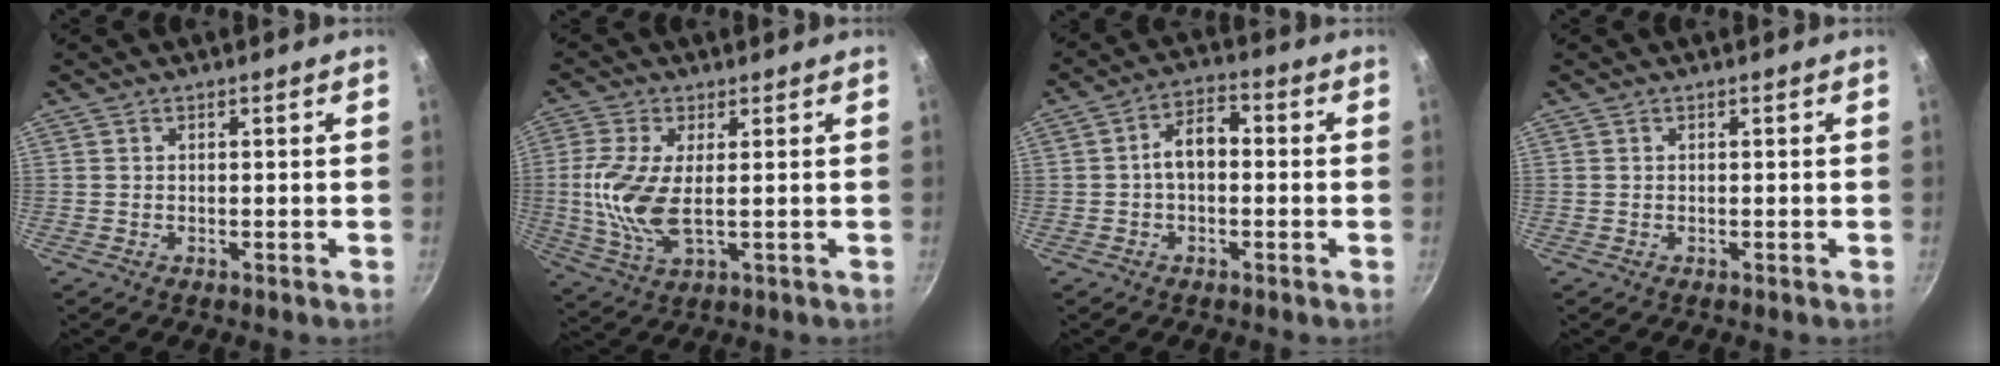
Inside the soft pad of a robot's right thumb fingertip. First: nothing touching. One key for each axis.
{"total": 10.2, "fx": 0.4, "fy": 4.3, "fz": 9.3, "tx": -0.206, "ty": -0.008, "tz": 0.010}
{"total": 6.4, "fx": -0.3, "fy": 4.0, "fz": 5.0, "tx": -0.064, "ty": 0.027, "tz": -0.013}
{"total": 0.0}